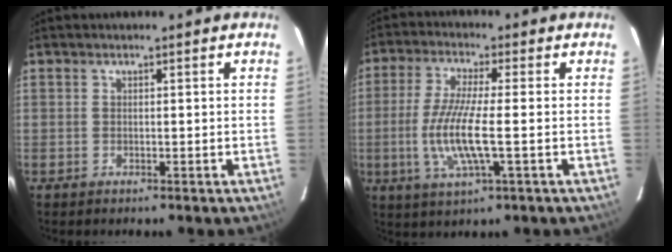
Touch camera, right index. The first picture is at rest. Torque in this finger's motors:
{"motor_torque": [0.42, -0.09, 0.37, 0.15]}